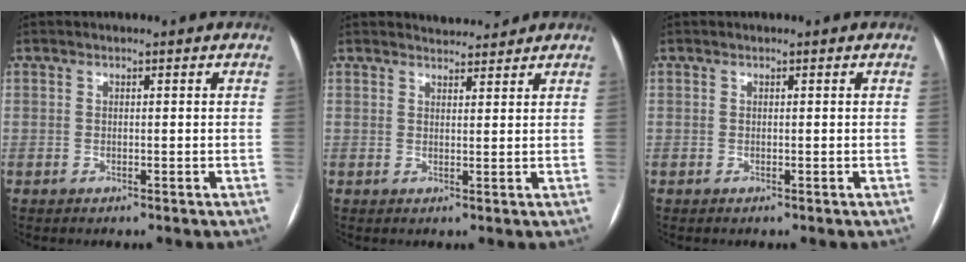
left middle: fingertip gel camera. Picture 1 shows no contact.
{"total": 3.5, "force": [3.5, 0.6, 0.2], "torque": [-0.010, 0.009, 0.051]}
{"total": 0.0}